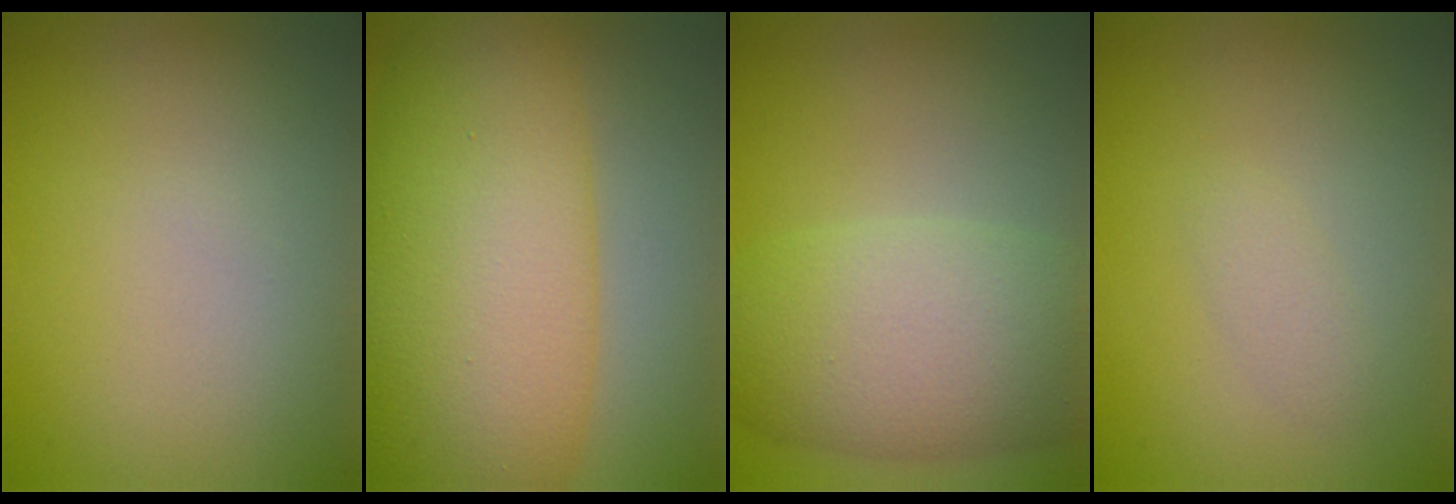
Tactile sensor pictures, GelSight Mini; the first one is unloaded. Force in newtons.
{"total": 13.0, "press": 13.0, "slide": 0.2}
{"total": 8.1, "press": 8.1, "slide": 0.5}
{"total": 1.0, "press": 1.0, "slide": 0.0}